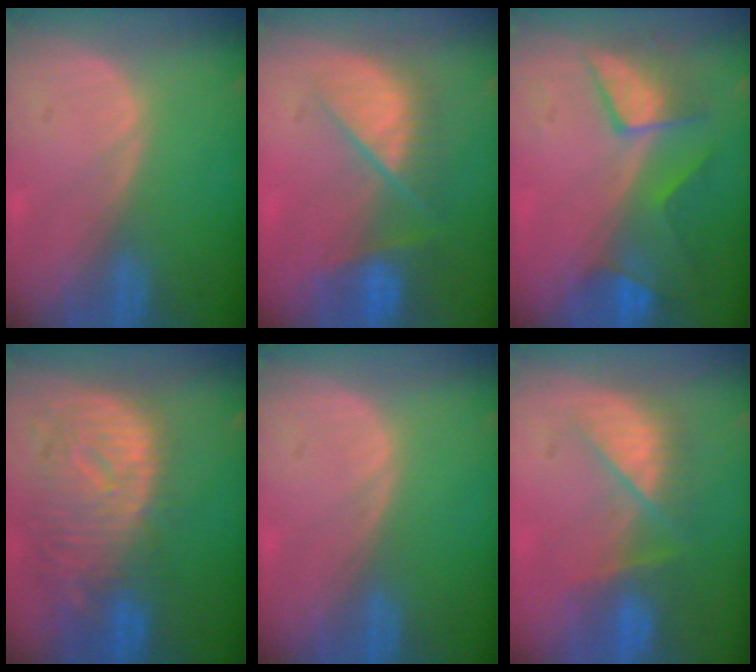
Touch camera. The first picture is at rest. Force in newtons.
{"total": 8.2, "press": 7.7, "slide": 2.9}
{"total": 7.5, "press": 7.0, "slide": 2.6}
{"total": 12.2, "press": 10.5, "slide": 6.2}
{"total": 0.0}
{"total": 7.1, "press": 7.0, "slide": 1.3}